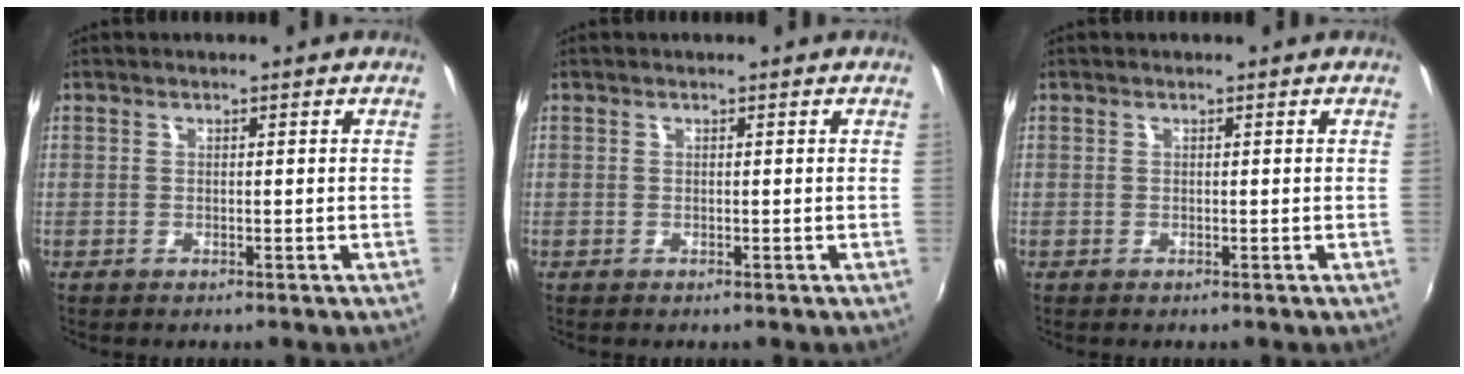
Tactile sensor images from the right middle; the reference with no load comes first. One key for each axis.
{"total": 0.0}
{"total": 0.0}